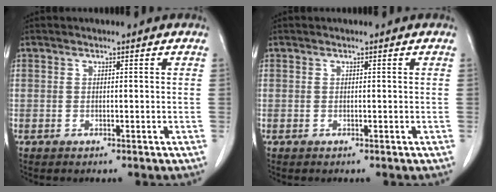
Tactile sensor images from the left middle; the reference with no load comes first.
{"total": 0.0}